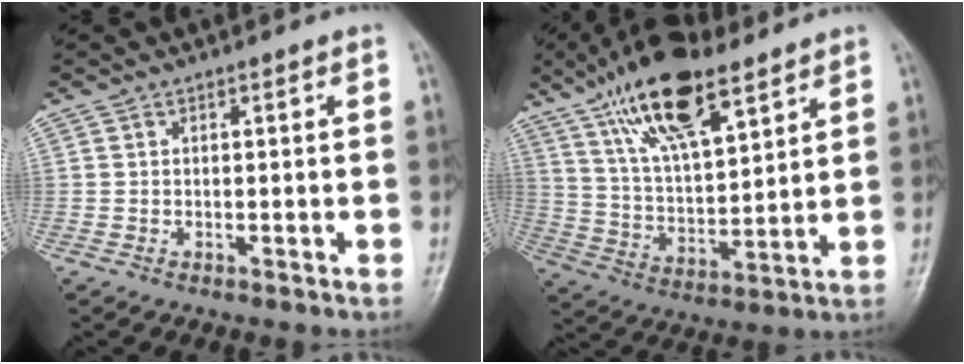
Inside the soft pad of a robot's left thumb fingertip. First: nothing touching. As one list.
[{"total": 18.1, "force": [11.3, 6.8, 12.5], "torque": [-0.196, -0.040, 0.210]}]